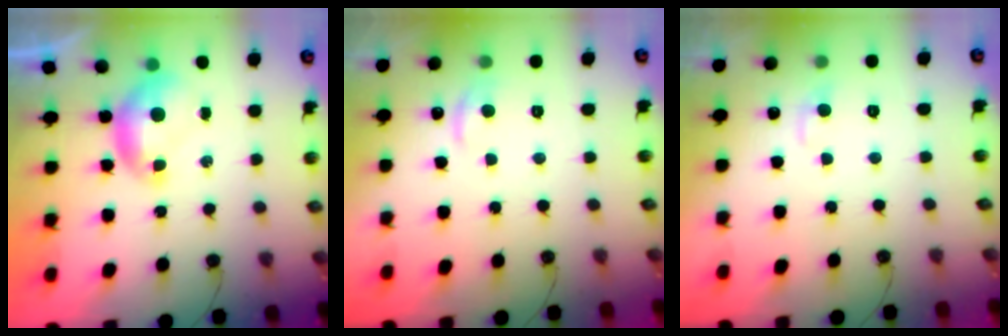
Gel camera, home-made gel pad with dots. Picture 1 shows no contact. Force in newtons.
{"total": 2.6, "press": 2.5, "slide": 0.8}
{"total": 1.6, "press": 1.4, "slide": 0.7}